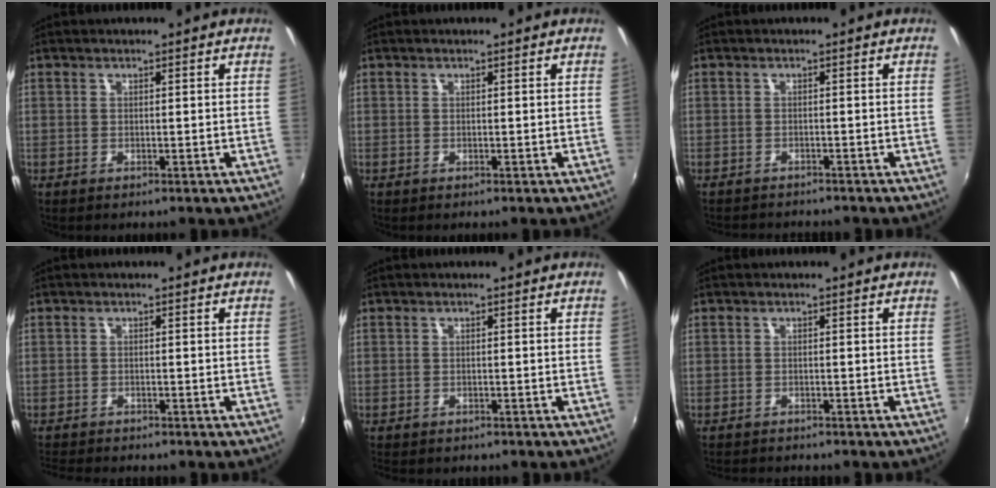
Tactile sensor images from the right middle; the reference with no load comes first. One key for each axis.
{"total": 0.0}
{"total": 4.4, "fx": -4.2, "fy": 1.0, "fz": 1.0, "tx": -0.031, "ty": -0.013, "tz": -0.065}
{"total": 4.7, "fx": -4.4, "fy": 0.9, "fz": 1.1, "tx": -0.042, "ty": -0.017, "tz": -0.081}
{"total": 2.8, "fx": -2.5, "fy": 1.0, "fz": 0.8, "tx": -0.025, "ty": -0.017, "tz": -0.037}
{"total": 3.8, "fx": -3.7, "fy": 0.7, "fz": 0.9, "tx": -0.028, "ty": -0.016, "tz": -0.060}